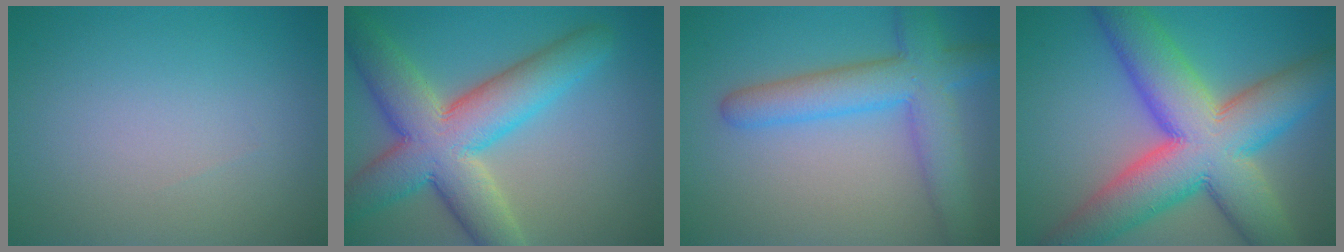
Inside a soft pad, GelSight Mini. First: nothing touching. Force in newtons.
{"total": 10.2, "press": 10.1, "slide": 0.6}
{"total": 6.2, "press": 6.2, "slide": 0.3}
{"total": 13.6, "press": 13.6, "slide": 0.5}